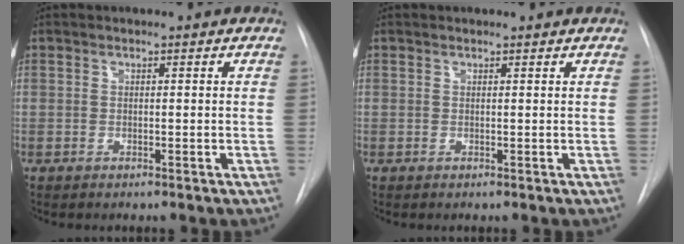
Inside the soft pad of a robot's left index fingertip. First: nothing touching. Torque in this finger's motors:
{"motor_torque": [-0.03, 0.06, -0.19, -0.01]}